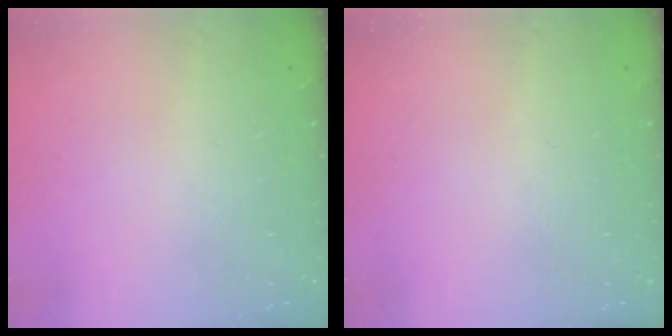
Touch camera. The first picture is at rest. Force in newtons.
{"total": 0.0}